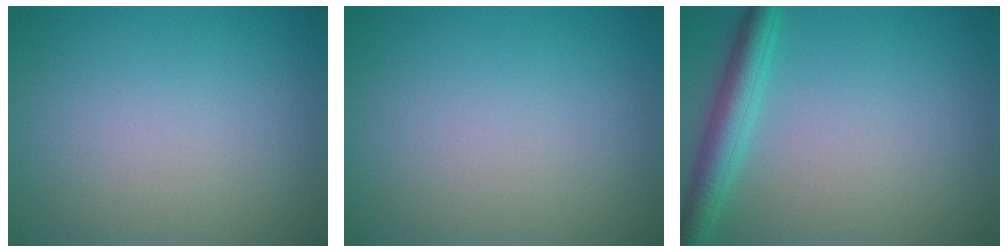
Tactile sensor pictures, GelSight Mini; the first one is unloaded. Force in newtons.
{"total": 0.0}
{"total": 3.6, "press": 3.6, "slide": 0.1}